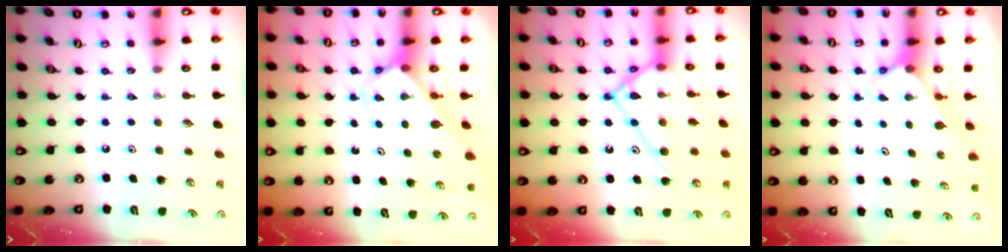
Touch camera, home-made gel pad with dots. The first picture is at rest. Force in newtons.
{"total": 2.8, "press": 2.8, "slide": 0.2}
{"total": 18.8, "press": 18.8, "slide": 1.1}
{"total": 2.1, "press": 2.1, "slide": 0.2}